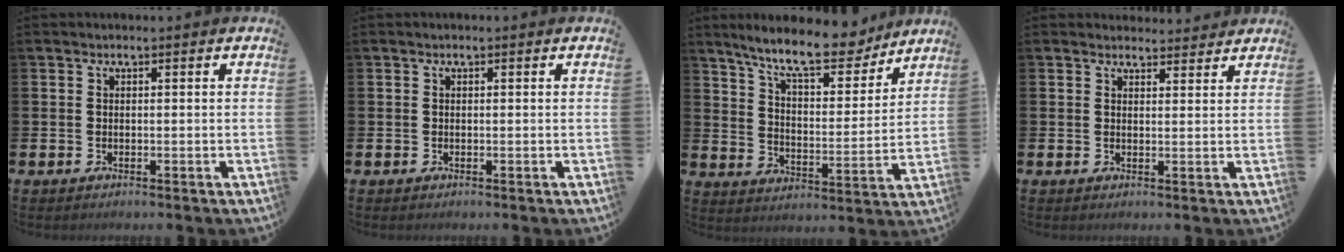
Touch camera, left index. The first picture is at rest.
{"total": 0.0}
{"total": 11.4, "force": [10.0, 2.8, 4.6], "torque": [-0.109, -0.059, 0.174]}
{"total": 2.6, "force": [2.6, 0.6, -0.1], "torque": [0.004, -0.014, 0.045]}